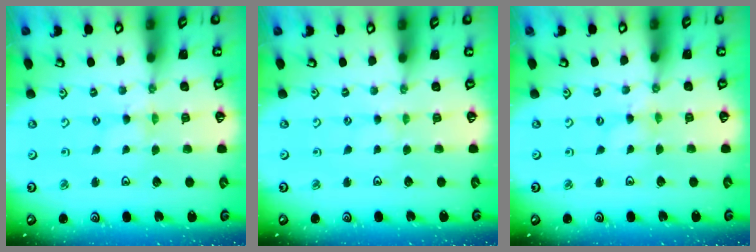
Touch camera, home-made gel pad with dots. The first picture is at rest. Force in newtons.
{"total": 0.8, "press": 0.8, "slide": 0.3}
{"total": 0.0}